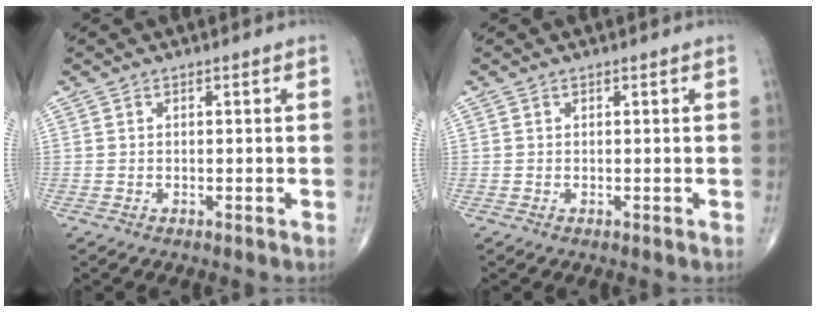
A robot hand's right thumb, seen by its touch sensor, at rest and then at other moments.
{"total": 0.0}